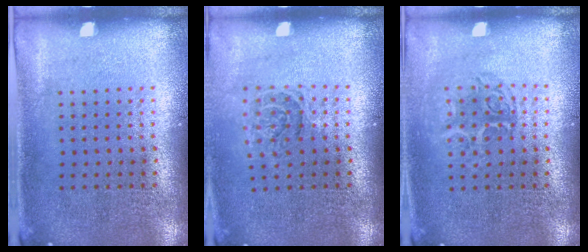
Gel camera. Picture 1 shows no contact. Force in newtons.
{"total": 1.4, "press": 1.1, "slide": 0.8}
{"total": 1.2, "press": 1.1, "slide": 0.4}